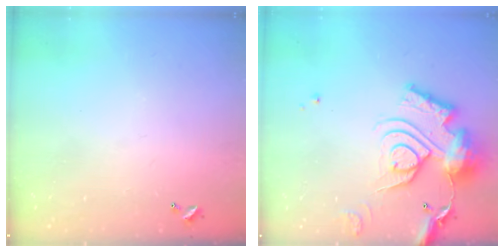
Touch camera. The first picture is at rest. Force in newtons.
{"total": 21.9, "press": 21.7, "slide": 2.3}